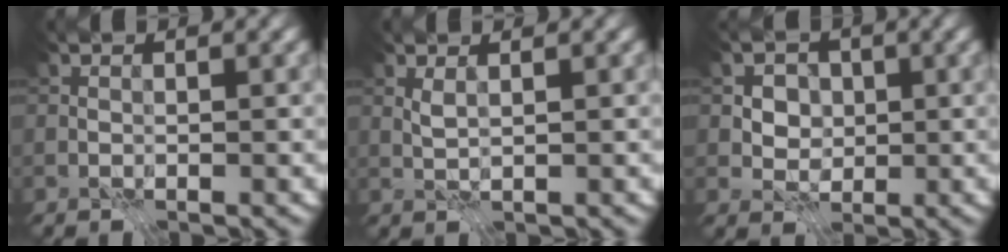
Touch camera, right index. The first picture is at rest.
{"total": 1.1, "force": [0.5, 0.2, 0.9], "torque": [-0.027, 0.001, 0.012]}
{"total": 3.9, "force": [1.0, 3.2, 2.0], "torque": [-0.028, 0.005, 0.012]}